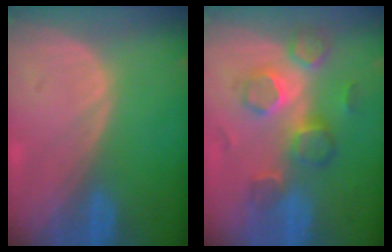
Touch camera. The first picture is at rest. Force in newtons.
{"total": 8.9, "press": 7.7, "slide": 4.5}